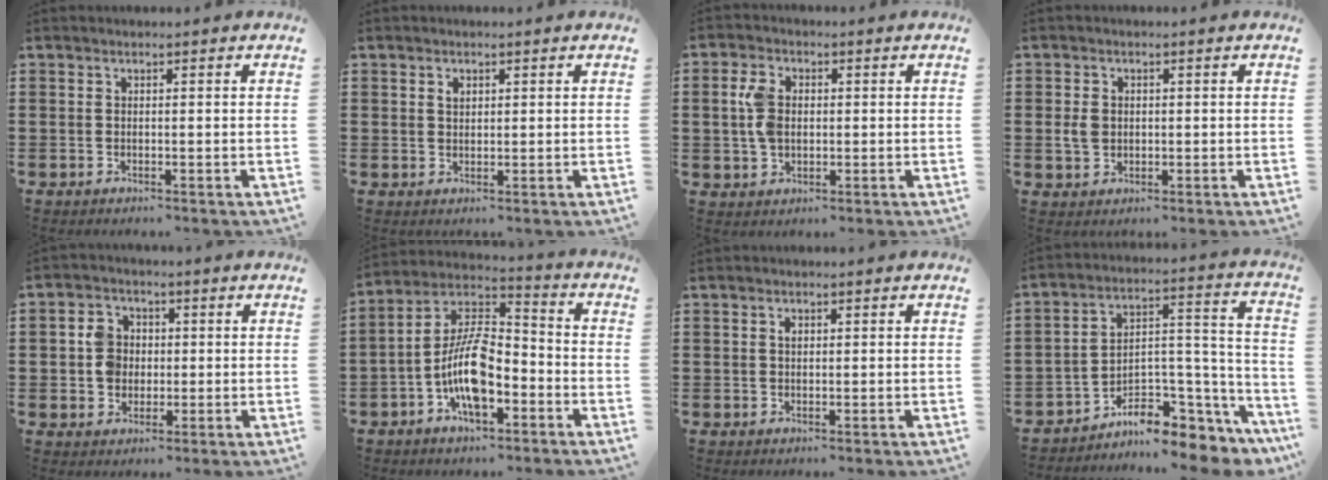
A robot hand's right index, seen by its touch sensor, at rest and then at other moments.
{"total": 1.4, "force": [0.7, 0.9, 0.8], "torque": [-0.018, 0.005, 0.012]}
{"total": 4.9, "force": [0.4, 3.2, 3.7], "torque": [-0.092, 0.007, 0.003]}
{"total": 2.9, "force": [0.0, 2.3, 1.8], "torque": [-0.047, 0.005, -0.004]}
{"total": 5.2, "force": [0.0, 4.7, 2.3], "torque": [-0.057, 0.016, -0.002]}
{"total": 10.7, "force": [-4.2, 4.8, 8.6], "torque": [-0.199, -0.001, -0.085]}
{"total": 0.9, "force": [0.3, 0.6, 0.6], "torque": [-0.015, 0.003, 0.006]}
{"total": 7.5, "force": [-5.7, 3.9, 2.8], "torque": [-0.044, 0.009, -0.100]}